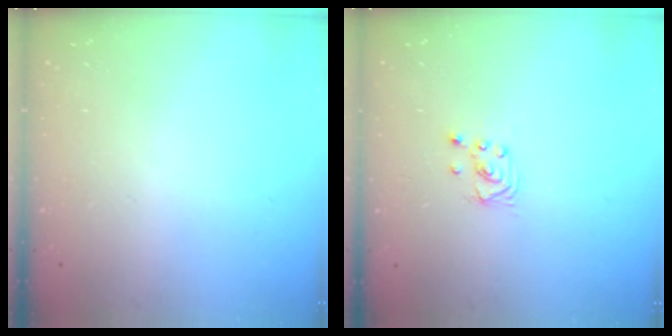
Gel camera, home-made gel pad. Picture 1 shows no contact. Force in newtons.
{"total": 1.6, "press": 1.6, "slide": 0.0}